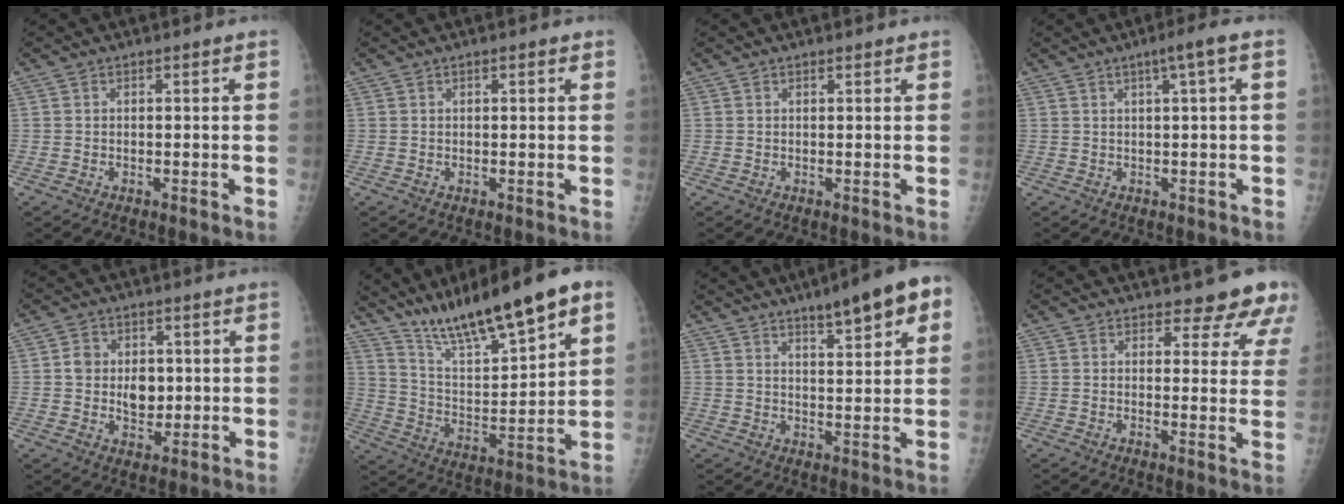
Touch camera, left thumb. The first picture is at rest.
{"total": 1.0, "force": [0.4, 0.3, 0.8], "torque": [-0.013, 0.002, 0.004]}
{"total": 0.5, "force": [0.4, 0.2, 0.3], "torque": [-0.007, -0.003, 0.005]}
{"total": 3.6, "force": [1.1, -0.2, 3.4], "torque": [-0.057, 0.009, 0.019]}
{"total": 7.2, "force": [0.1, 5.5, 4.6], "torque": [-0.037, 0.000, 0.005]}
{"total": 19.8, "force": [13.6, 4.1, 13.8], "torque": [-0.206, -0.055, 0.240]}
{"total": 11.6, "force": [6.4, 2.9, 9.2], "torque": [-0.105, -0.013, 0.086]}
{"total": 8.6, "force": [7.5, 3.2, 2.9], "torque": [0.003, -0.045, 0.066]}